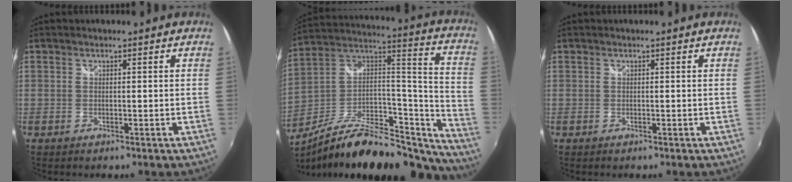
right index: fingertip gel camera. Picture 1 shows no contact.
{"total": 27.3, "force": [-21.5, 8.6, 14.5], "torque": [-0.201, 0.022, -0.342]}
{"total": 0.0}